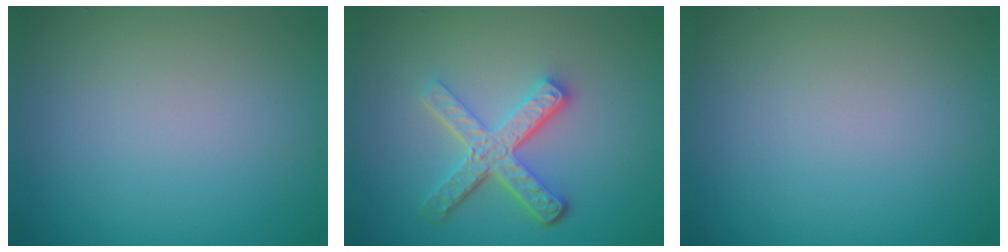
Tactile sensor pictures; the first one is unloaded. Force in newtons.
{"total": 4.9, "press": 3.6, "slide": 3.3}
{"total": 0.0}